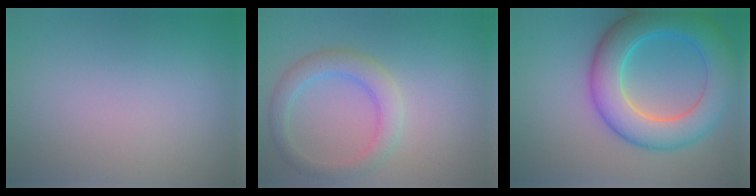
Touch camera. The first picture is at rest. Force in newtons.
{"total": 3.2, "press": 3.2, "slide": 0.3}
{"total": 8.6, "press": 8.6, "slide": 0.2}